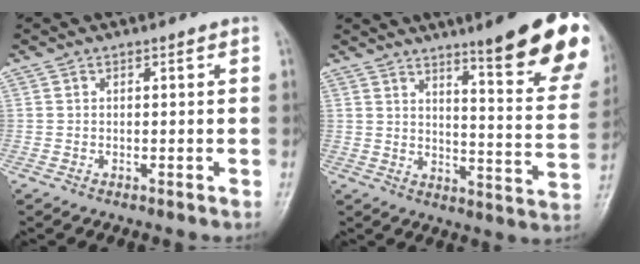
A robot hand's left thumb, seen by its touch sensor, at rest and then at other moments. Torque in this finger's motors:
{"motor_torque": [2.70, 1.35, 1.66, -1.11, 0.38]}